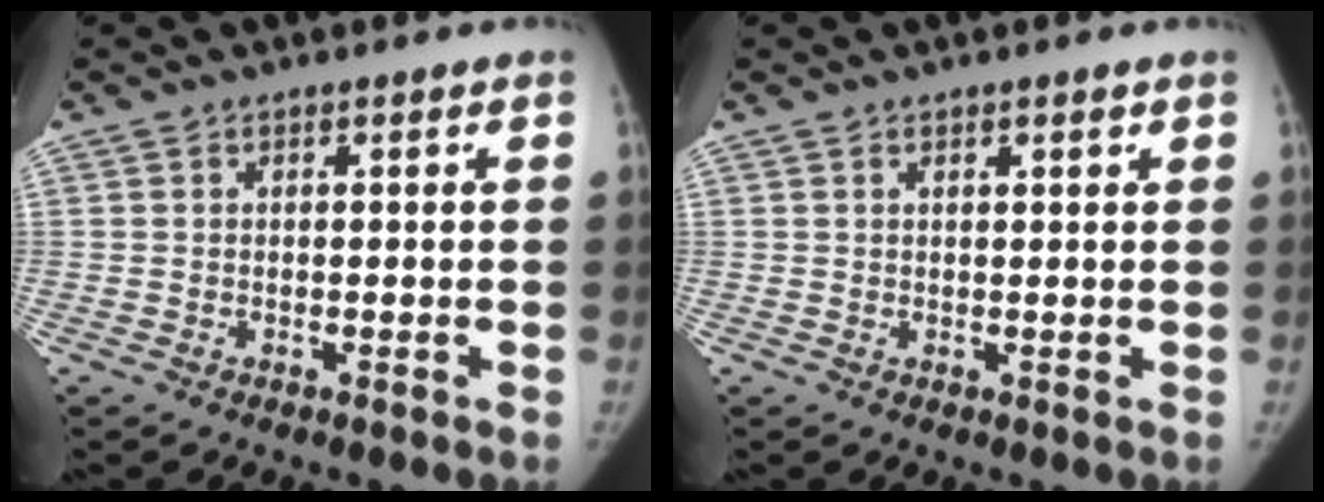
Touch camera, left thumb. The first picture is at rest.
{"total": 1.4, "force": [0.9, 0.4, 1.0], "torque": [-0.012, -0.003, 0.013]}